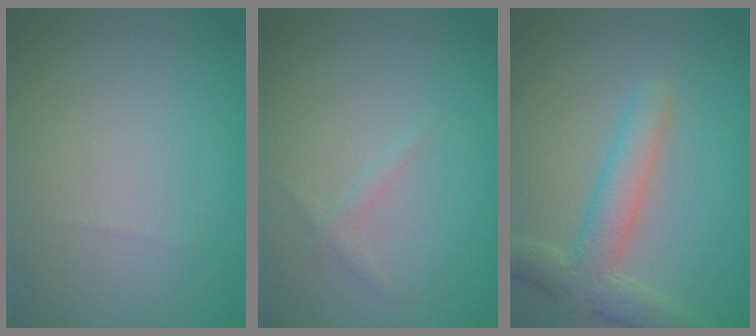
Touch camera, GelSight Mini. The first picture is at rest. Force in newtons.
{"total": 0.7, "press": 0.7, "slide": 0.1}
{"total": 4.6, "press": 4.6, "slide": 0.5}